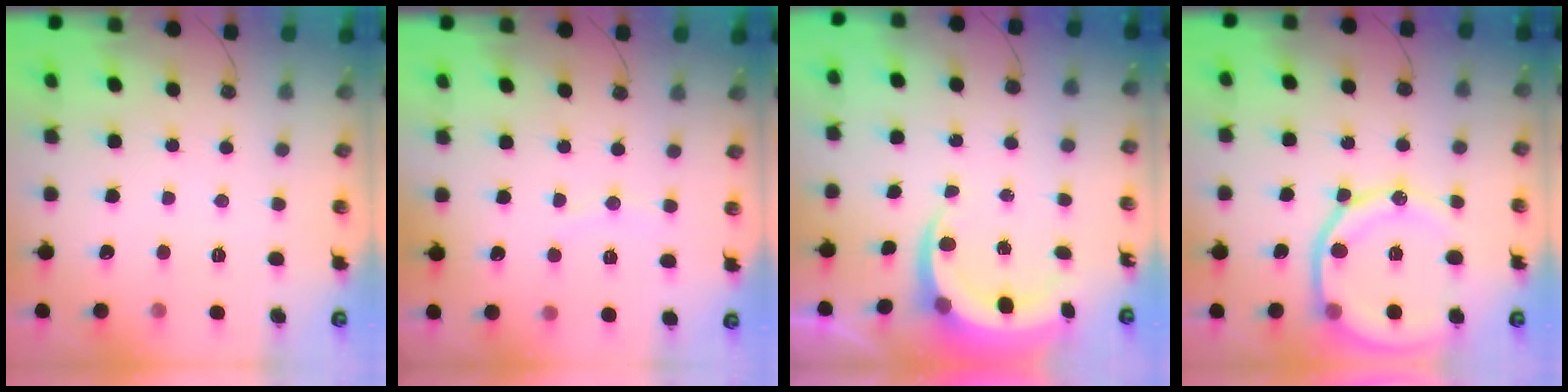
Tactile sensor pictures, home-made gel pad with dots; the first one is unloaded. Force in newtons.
{"total": 3.7, "press": 3.6, "slide": 0.8}
{"total": 7.2, "press": 7.0, "slide": 1.4}
{"total": 16.1, "press": 16.0, "slide": 1.7}